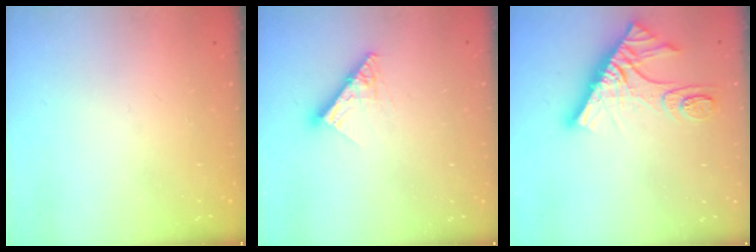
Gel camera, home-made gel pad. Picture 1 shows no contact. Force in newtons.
{"total": 10.0, "press": 9.9, "slide": 1.1}
{"total": 14.9, "press": 14.9, "slide": 1.1}